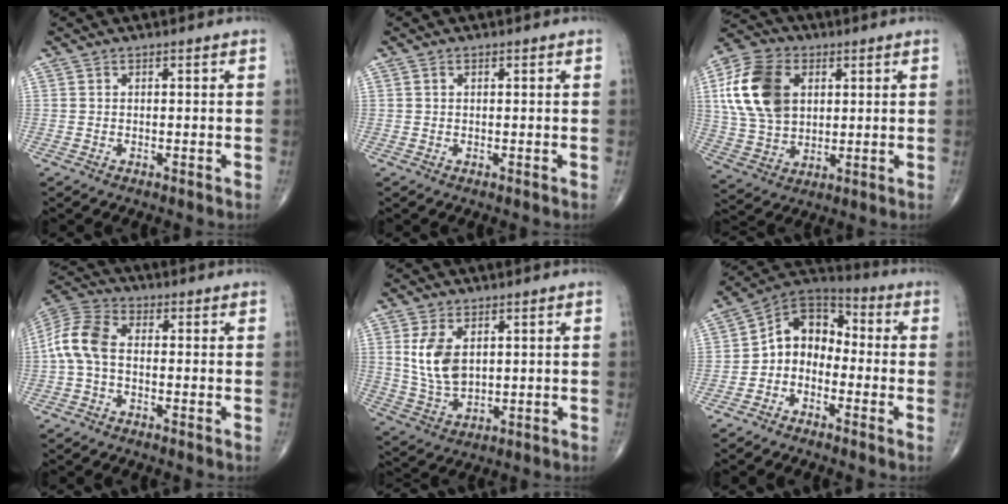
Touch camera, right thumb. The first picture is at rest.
{"total": 0.6, "force": [0.2, 0.4, 0.4], "torque": [-0.009, 0.002, 0.004]}
{"total": 16.7, "force": [4.0, 11.6, 11.3], "torque": [-0.209, 0.001, 0.076]}
{"total": 8.6, "force": [-0.8, 5.1, 6.8], "torque": [-0.146, 0.025, -0.027]}
{"total": 9.0, "force": [2.3, 5.4, 6.8], "torque": [-0.125, -0.013, 0.057]}
{"total": 9.9, "force": [-2.1, 7.7, 5.8], "torque": [-0.068, 0.053, -0.058]}